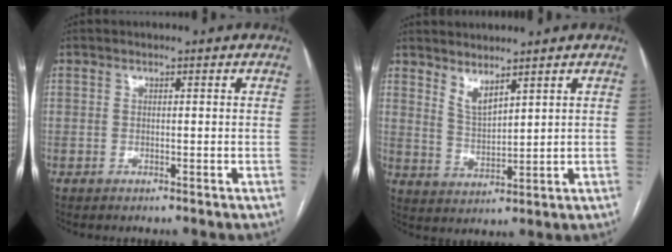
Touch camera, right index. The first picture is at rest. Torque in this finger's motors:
{"motor_torque": [0.00, 0.10, 0.05, 0.02]}